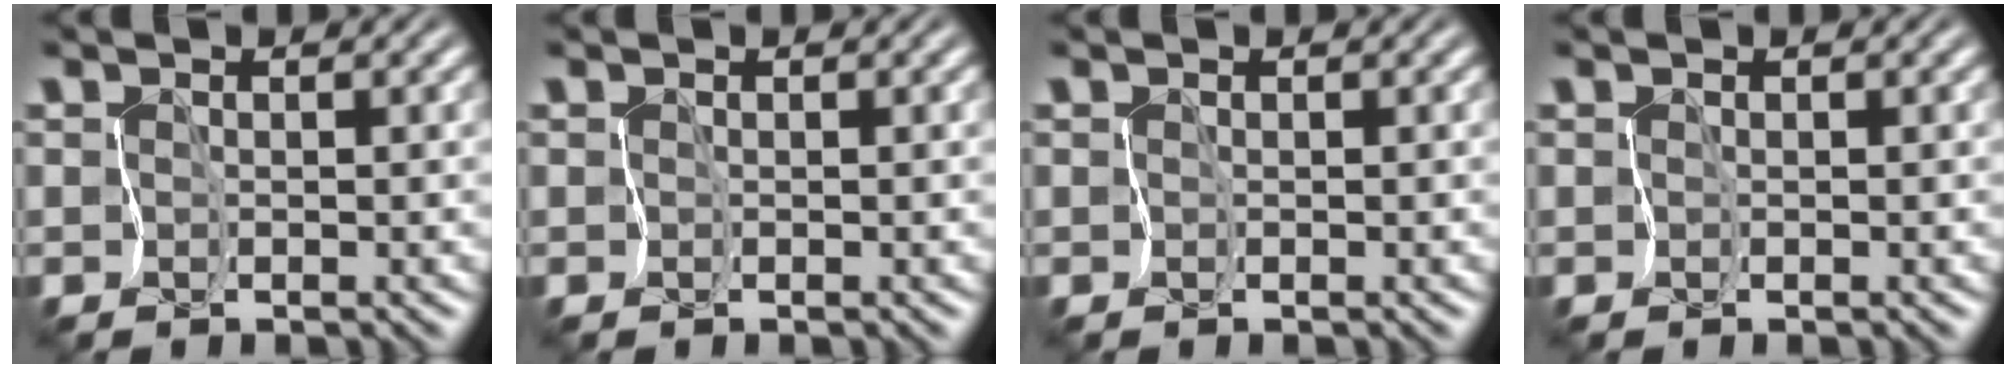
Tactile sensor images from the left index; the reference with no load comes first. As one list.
[{"total": 0.0}, {"total": 0.0}, {"total": 0.0}]